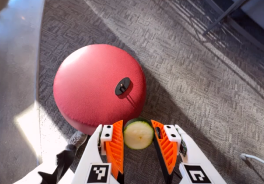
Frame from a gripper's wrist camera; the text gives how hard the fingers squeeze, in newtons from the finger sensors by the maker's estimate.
{"total": 9.8, "left": 10.0, "right": 9.7}